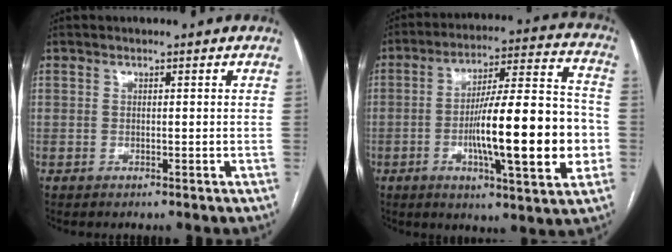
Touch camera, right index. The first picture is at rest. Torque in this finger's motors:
{"motor_torque": [2.14, 0.00, 1.05, 0.21]}